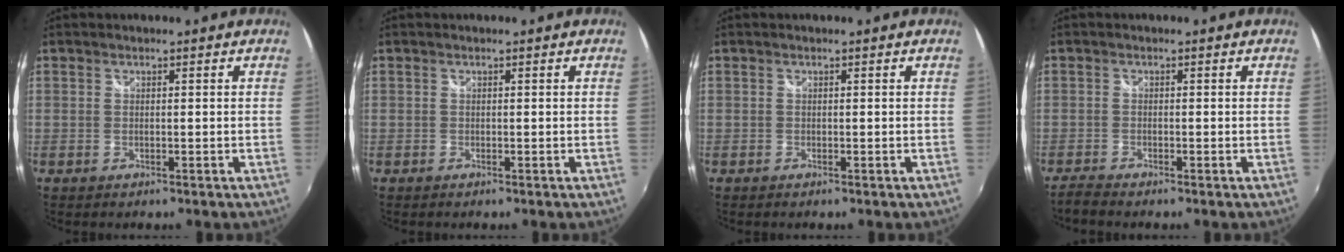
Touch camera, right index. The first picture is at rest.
{"total": 0.0}
{"total": 0.0}
{"total": 1.8, "force": [-1.8, 0.1, 0.3], "torque": [-0.012, -0.005, -0.037]}